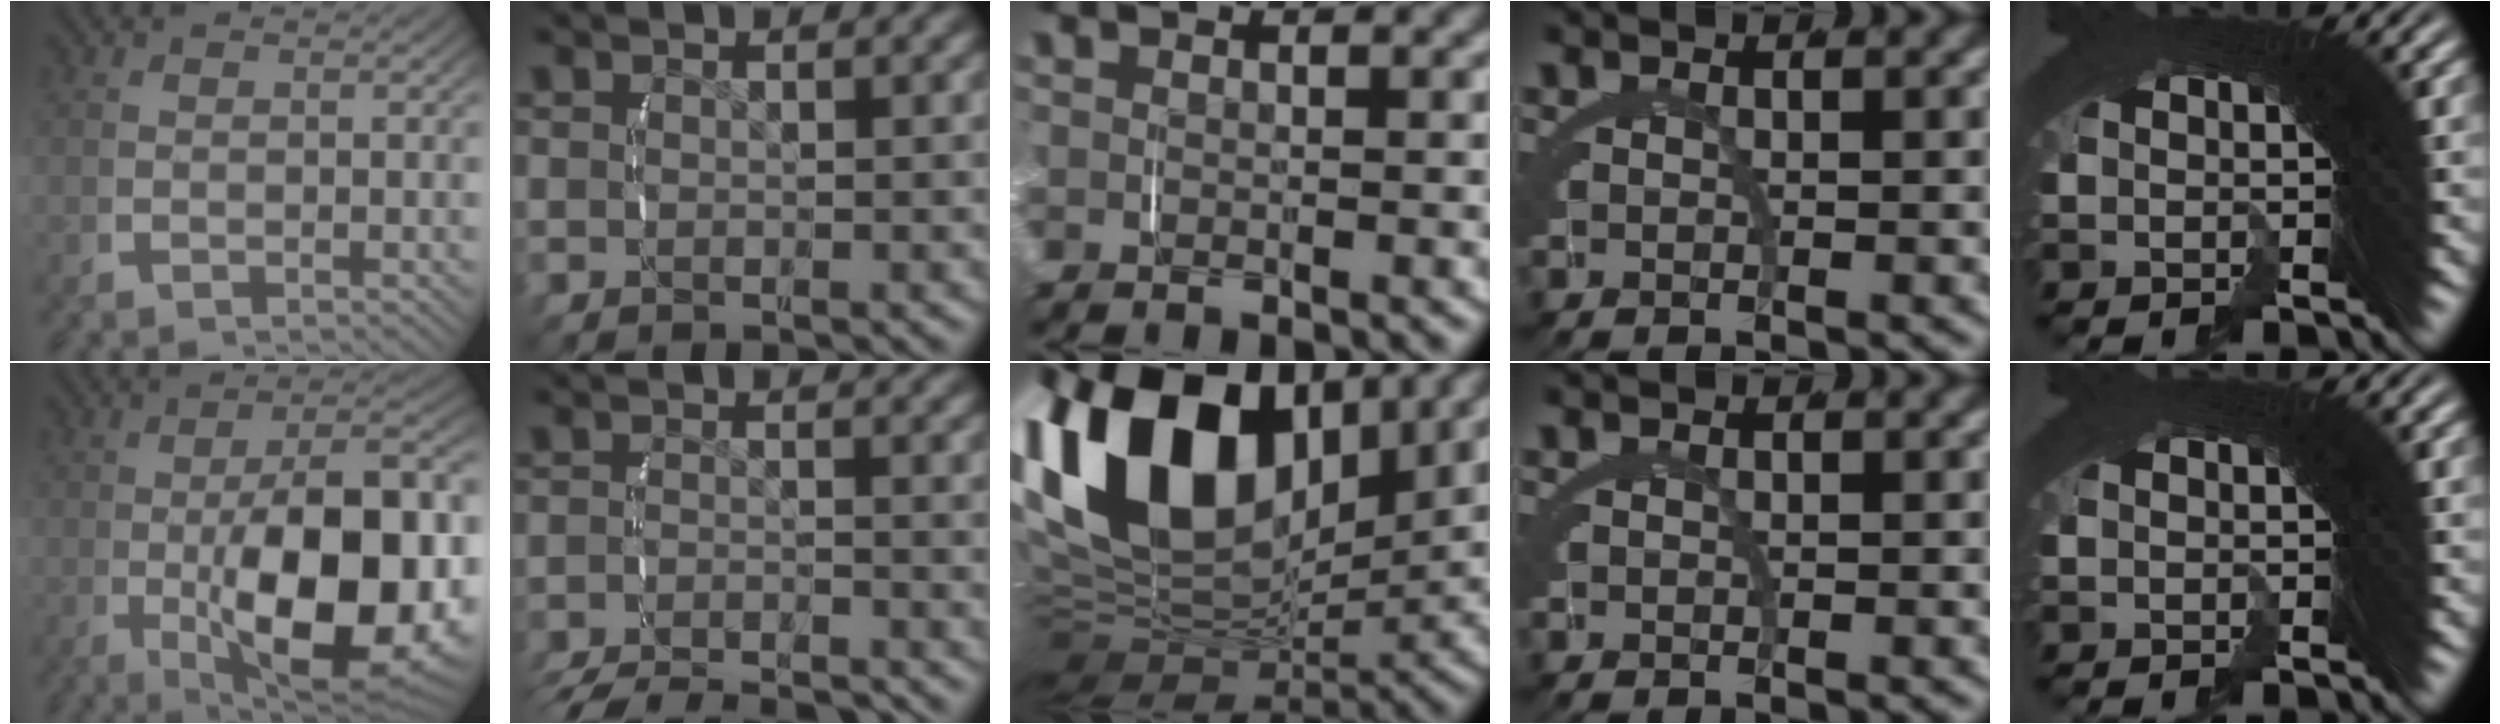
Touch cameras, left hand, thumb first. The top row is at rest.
{"thumb": {"total": 16.2, "force": [-3.1, 8.2, 13.6], "torque": [-0.229, -0.057, -0.014]}, "index": {"total": 8.6, "force": [-8.2, 2.1, 1.8], "torque": [-0.016, -0.020, -0.128]}, "middle": {"total": 18.8, "force": [5.6, 11.6, 13.8], "torque": [-0.286, 0.000, 0.094]}}